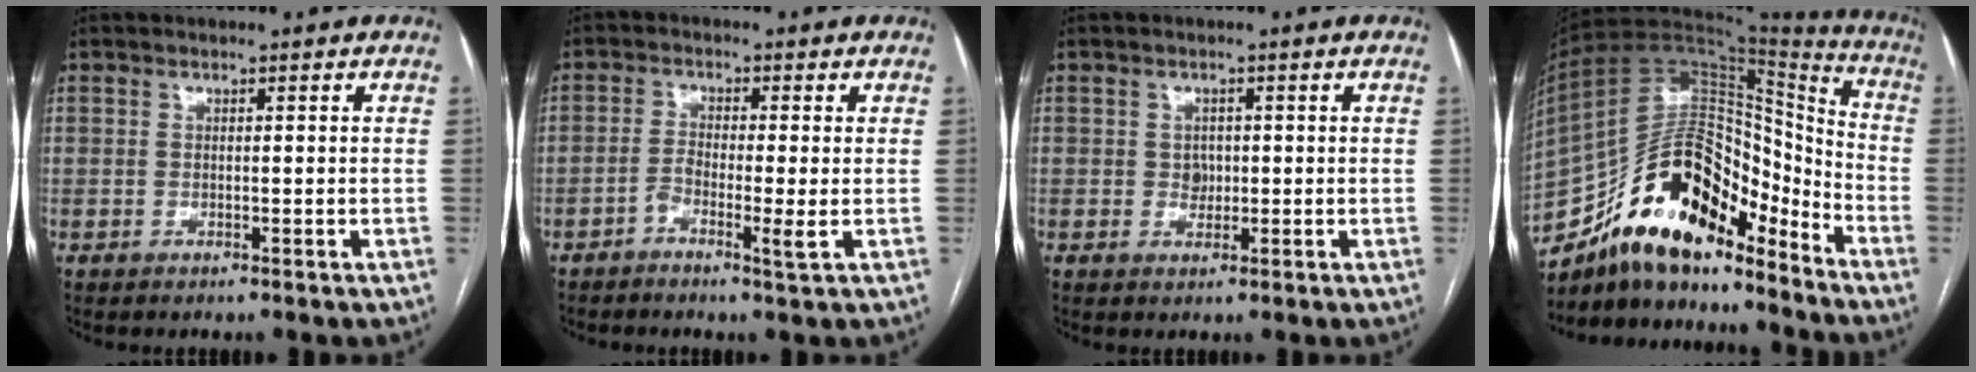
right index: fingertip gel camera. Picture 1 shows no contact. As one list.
[{"total": 3.6, "force": [-1.5, 0.2, 3.3], "torque": [-0.063, 0.000, -0.030]}, {"total": 1.9, "force": [0.0, 1.6, 1.0], "torque": [-0.012, 0.003, 0.002]}, {"total": 19.6, "force": [-15.0, 6.7, 10.7], "torque": [-0.187, 0.043, -0.262]}]